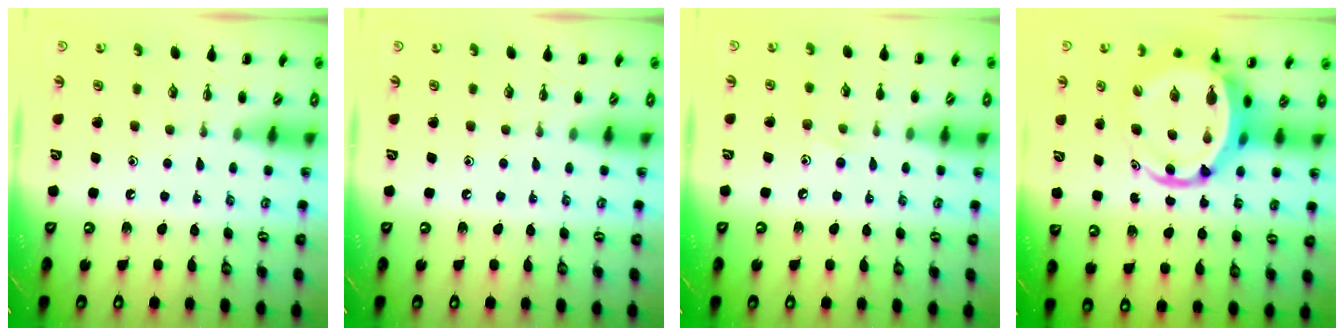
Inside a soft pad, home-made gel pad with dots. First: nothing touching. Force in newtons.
{"total": 0.0}
{"total": 5.1, "press": 4.8, "slide": 1.6}
{"total": 9.5, "press": 9.0, "slide": 3.1}